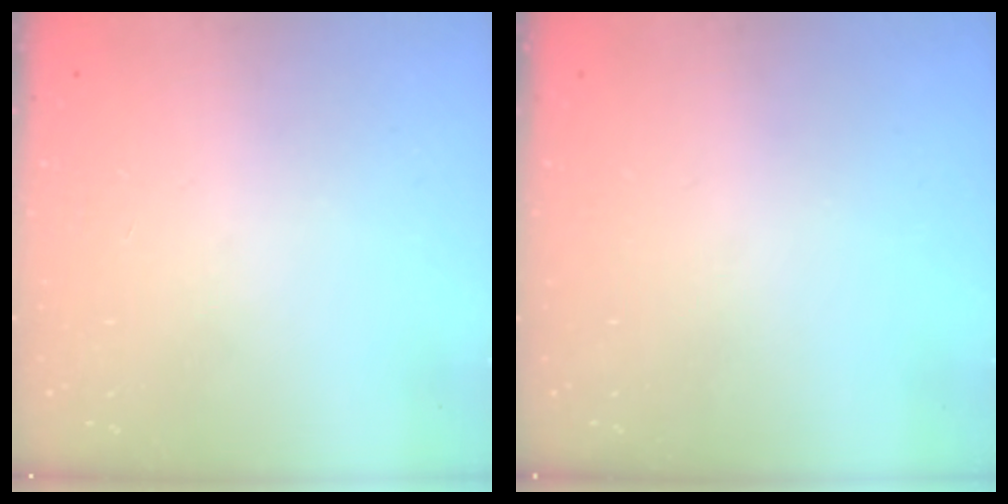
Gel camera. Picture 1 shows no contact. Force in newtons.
{"total": 0.0}